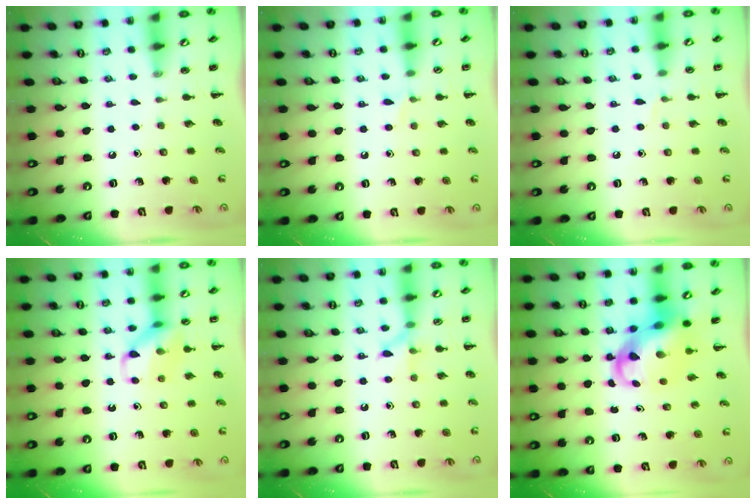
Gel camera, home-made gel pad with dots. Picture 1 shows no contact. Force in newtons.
{"total": 5.2, "press": 4.8, "slide": 1.9}
{"total": 2.7, "press": 2.5, "slide": 1.0}
{"total": 11.0, "press": 11.0, "slide": 1.4}
{"total": 6.7, "press": 6.7, "slide": 0.5}
{"total": 7.5, "press": 7.2, "slide": 2.1}